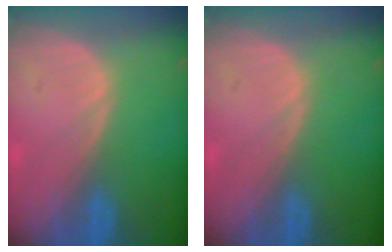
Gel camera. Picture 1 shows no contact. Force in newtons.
{"total": 0.0}